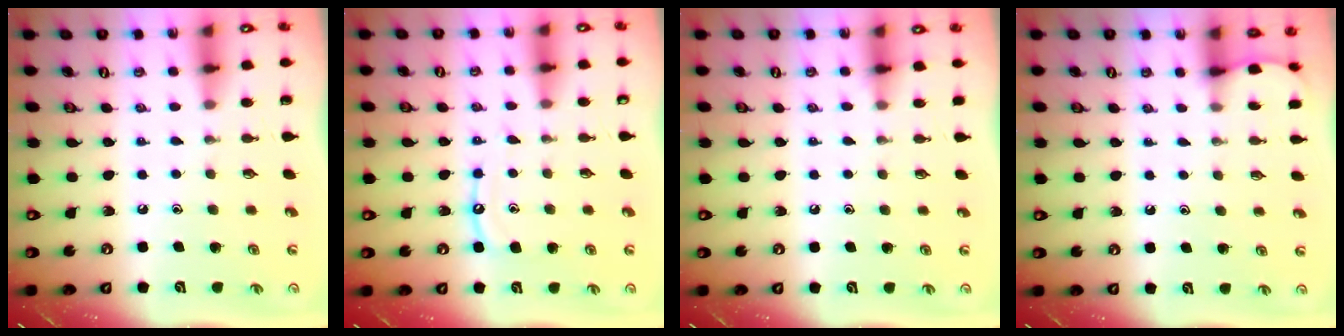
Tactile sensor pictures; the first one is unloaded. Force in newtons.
{"total": 8.1, "press": 8.1, "slide": 0.7}
{"total": 5.2, "press": 5.1, "slide": 0.7}
{"total": 2.4, "press": 2.4, "slide": 0.2}